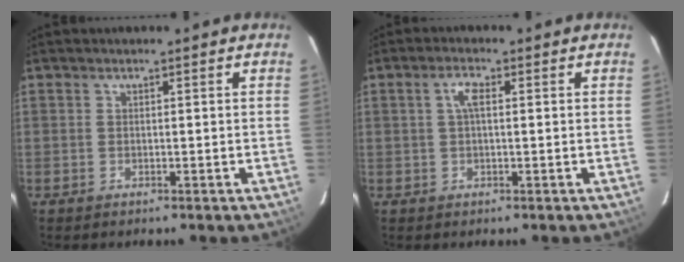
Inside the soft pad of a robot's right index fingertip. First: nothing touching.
{"total": 2.7, "force": [0.5, 0.9, 2.5], "torque": [-0.052, 0.009, 0.009]}